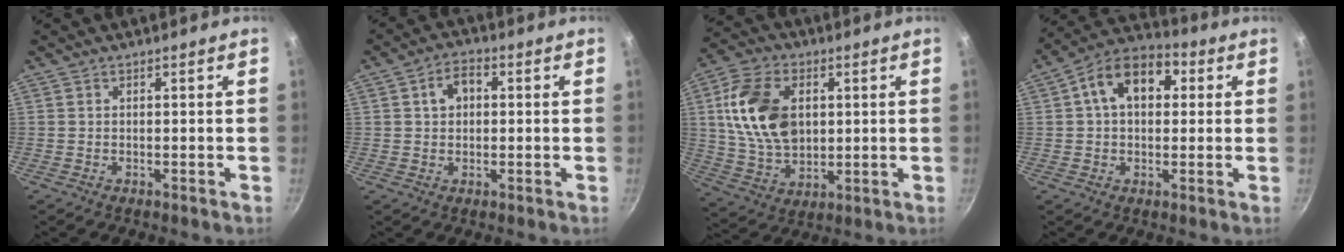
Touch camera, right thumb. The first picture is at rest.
{"total": 5.2, "force": [1.0, 3.8, 3.5], "torque": [-0.037, 0.013, 0.012]}
{"total": 17.0, "force": [3.0, 11.5, 12.1], "torque": [-0.211, -0.004, 0.061]}
{"total": 13.0, "force": [3.0, 8.7, 9.1], "torque": [-0.115, 0.026, 0.028]}